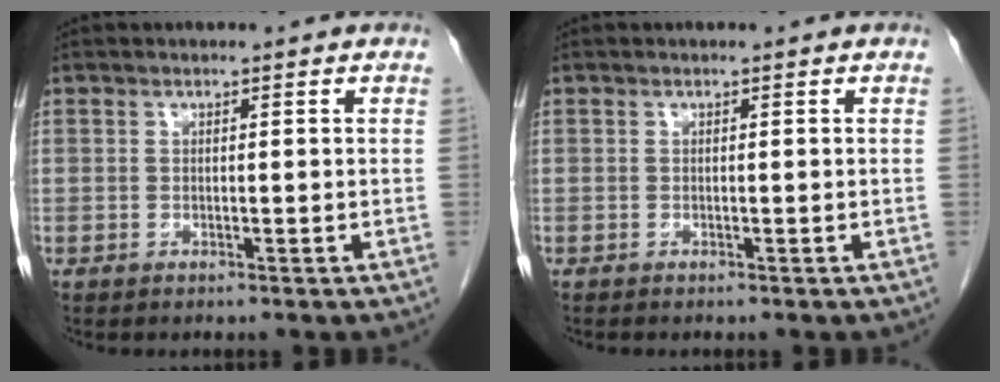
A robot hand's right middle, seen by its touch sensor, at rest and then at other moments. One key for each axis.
{"total": 0.0}